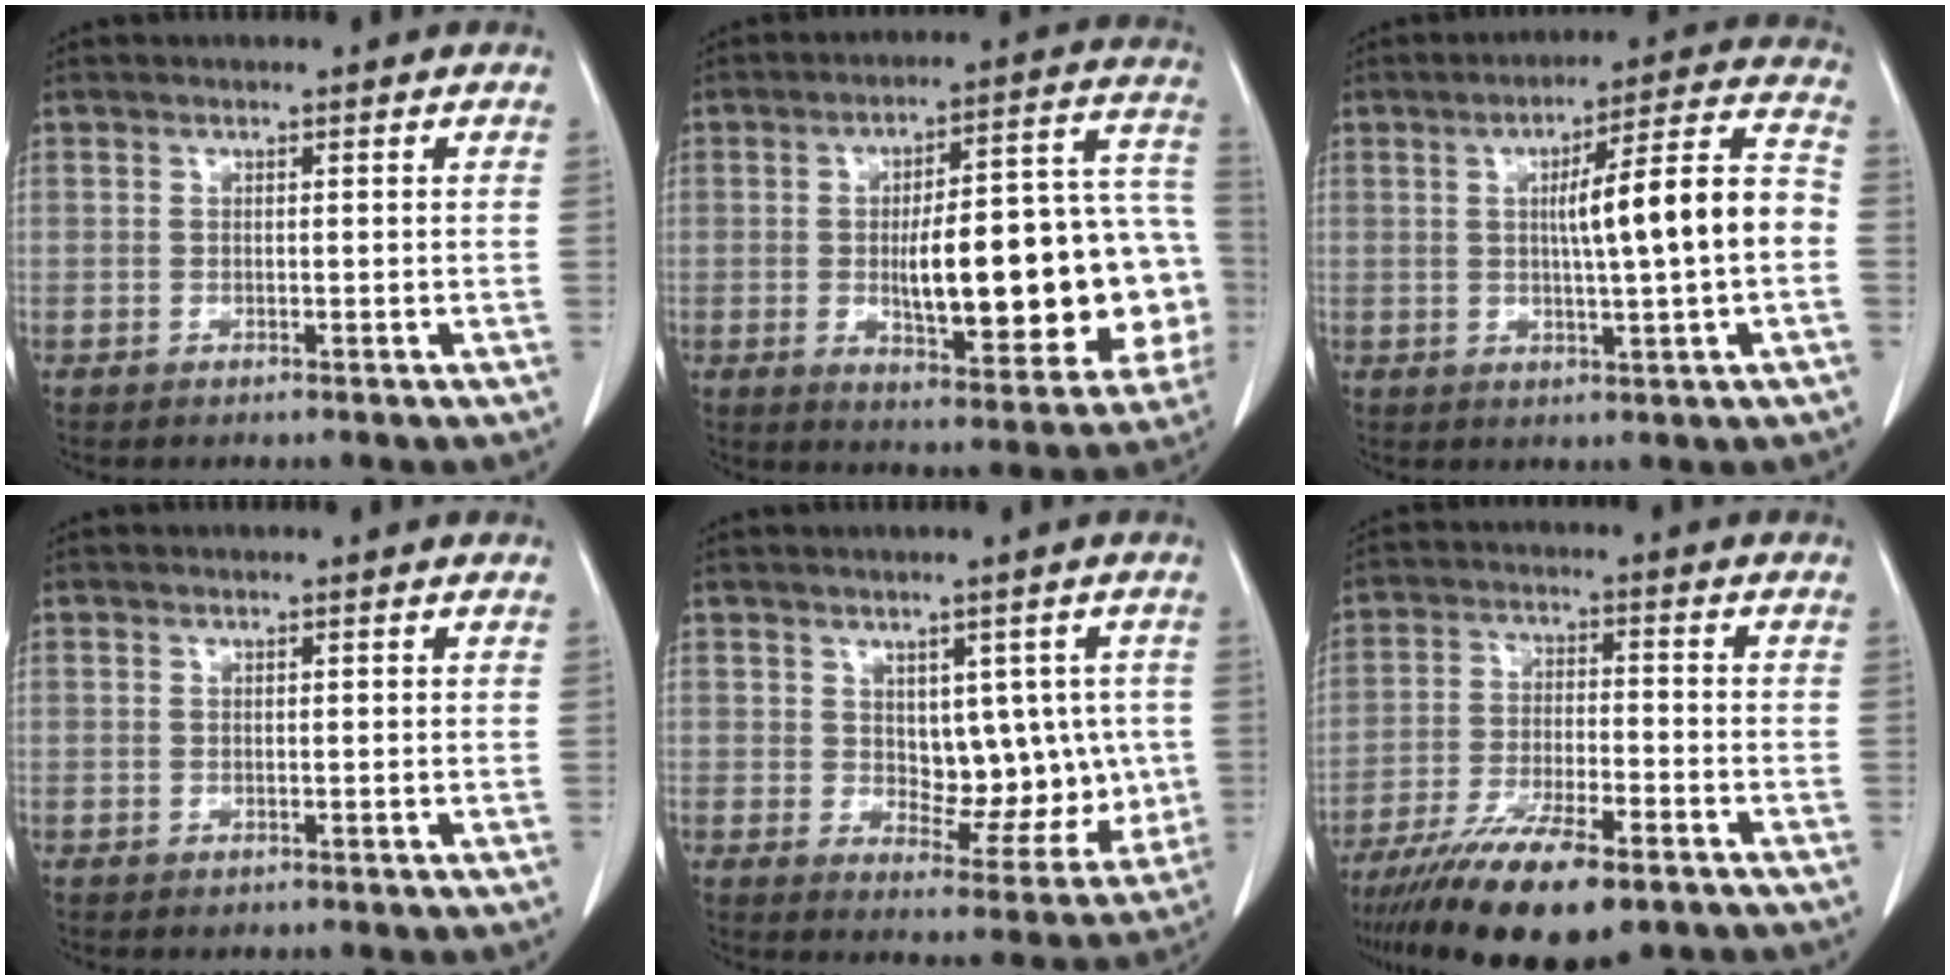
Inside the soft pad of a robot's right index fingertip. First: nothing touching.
{"total": 23.4, "force": [-2.9, 6.4, 22.4], "torque": [-0.243, 0.041, -0.018]}
{"total": 12.2, "force": [-0.2, 0.5, 12.2], "torque": [-0.180, 0.023, -0.004]}
{"total": 0.0}
{"total": 9.1, "force": [1.0, 5.5, 7.1], "torque": [-0.068, 0.012, 0.034]}
{"total": 15.1, "force": [-10.7, 3.4, 10.1], "torque": [-0.181, -0.033, -0.181]}